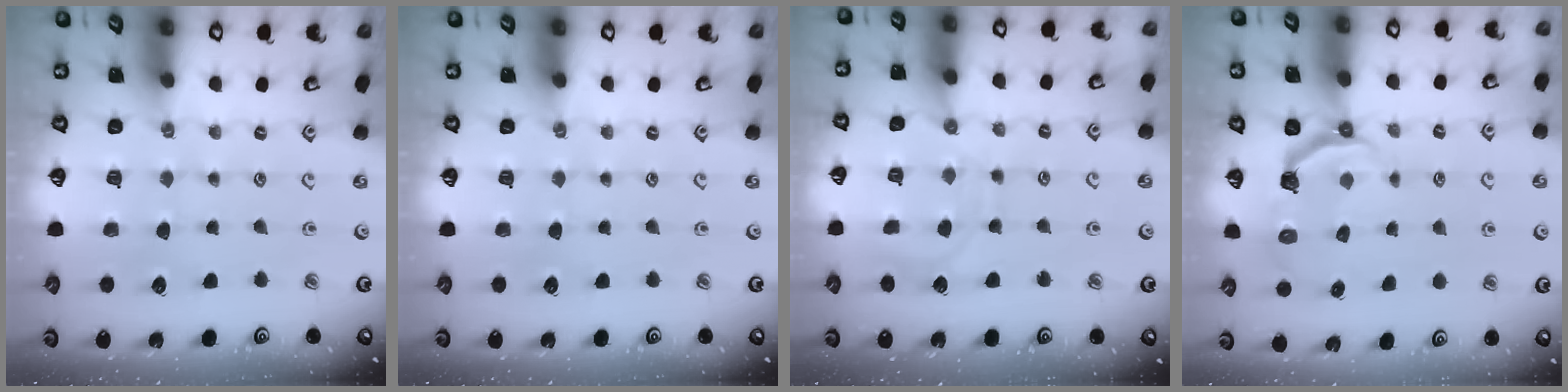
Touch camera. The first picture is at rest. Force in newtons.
{"total": 0.0}
{"total": 8.2, "press": 8.2, "slide": 0.7}
{"total": 4.5, "press": 2.7, "slide": 3.6}